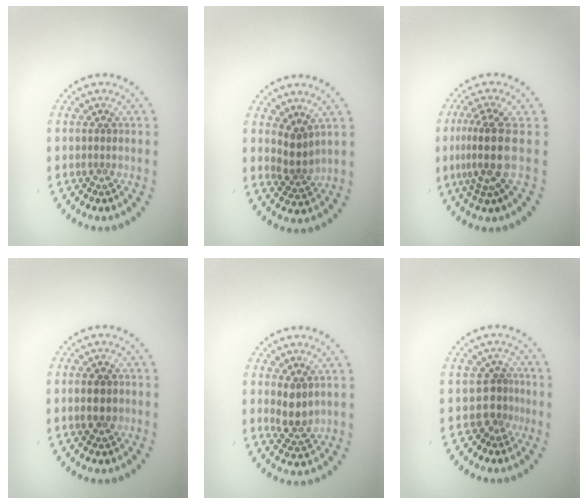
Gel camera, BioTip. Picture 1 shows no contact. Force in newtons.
{"total": 2.2, "press": 1.5, "slide": 1.6}
{"total": 3.9, "press": 3.0, "slide": 2.5}
{"total": 2.5, "press": 2.5, "slide": 0.2}
{"total": 2.4, "press": 2.0, "slide": 1.2}
{"total": 2.0, "press": 1.3, "slide": 1.5}